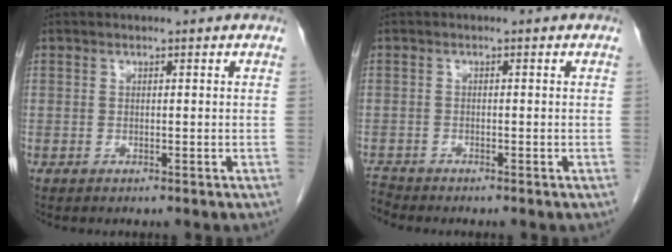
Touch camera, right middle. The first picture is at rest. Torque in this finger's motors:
{"motor_torque": [-0.30, -0.21, -0.10, -0.01]}